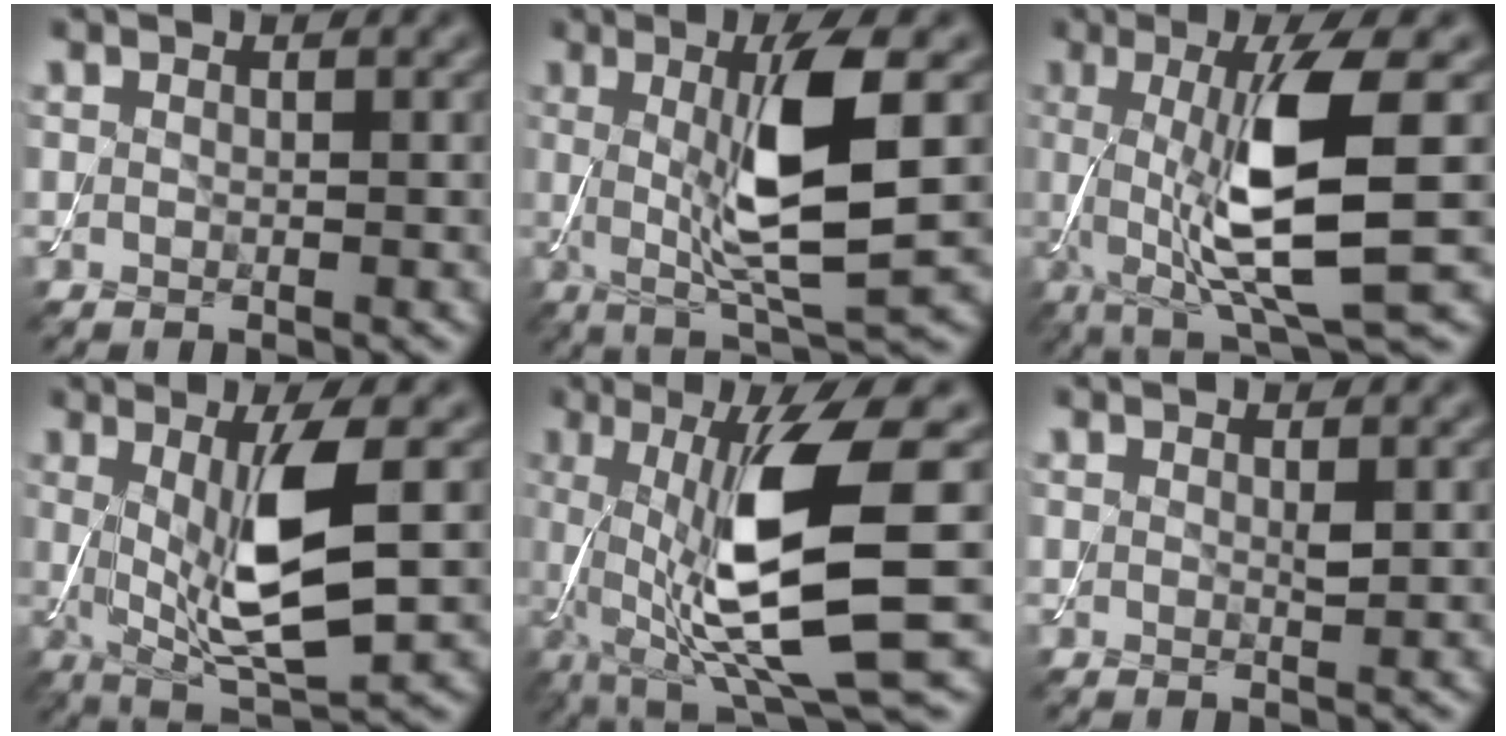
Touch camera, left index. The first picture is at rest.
{"total": 8.6, "force": [0.7, 1.6, 8.4], "torque": [-0.139, -0.009, 0.019]}
{"total": 10.5, "force": [0.0, 2.2, 10.2], "torque": [-0.167, -0.006, 0.009]}
{"total": 8.6, "force": [0.7, 2.3, 8.2], "torque": [-0.144, -0.014, 0.020]}
{"total": 12.7, "force": [-0.1, 2.9, 12.4], "torque": [-0.213, -0.011, 0.006]}
{"total": 0.6, "force": [0.2, 0.1, 0.5], "torque": [-0.010, -0.001, 0.004]}